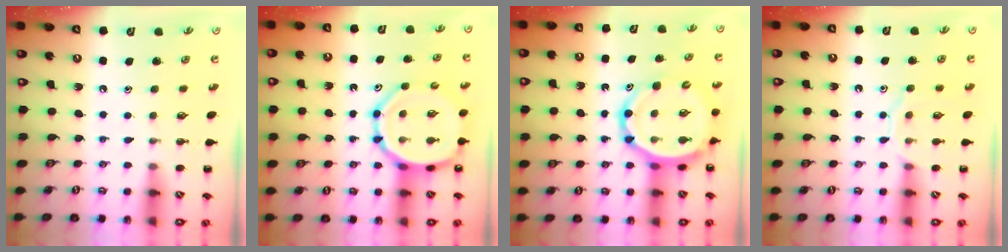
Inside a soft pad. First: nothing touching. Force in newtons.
{"total": 12.6, "press": 12.1, "slide": 3.5}
{"total": 12.2, "press": 11.6, "slide": 3.7}
{"total": 8.5, "press": 8.4, "slide": 0.6}